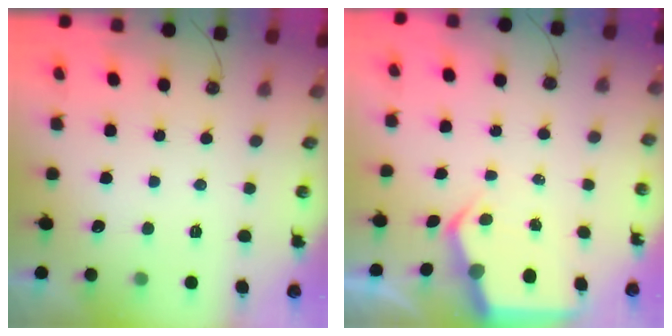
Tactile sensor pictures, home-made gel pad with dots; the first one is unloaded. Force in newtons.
{"total": 5.8, "press": 5.7, "slide": 0.6}